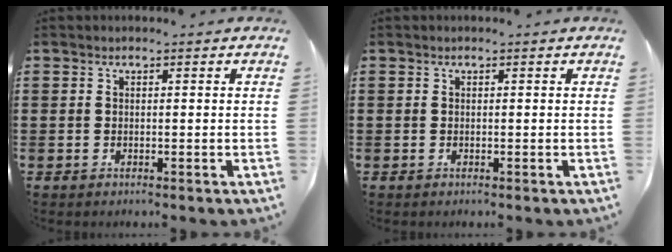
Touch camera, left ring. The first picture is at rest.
{"total": 0.0}